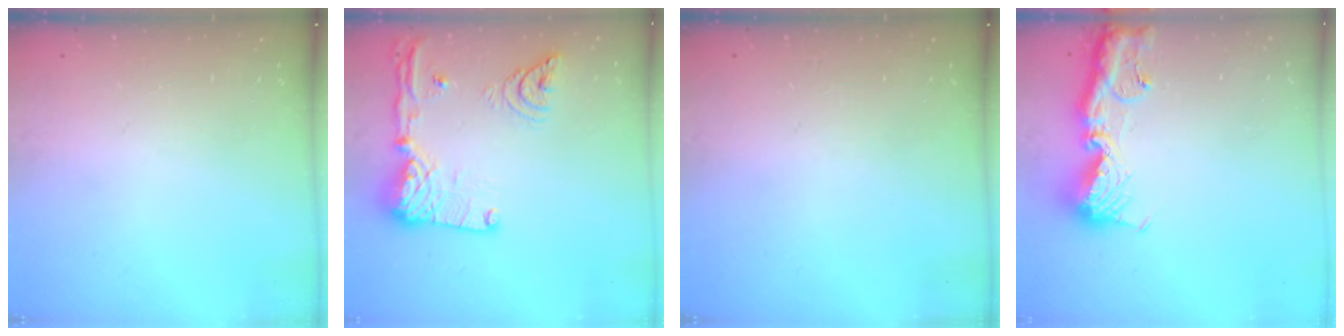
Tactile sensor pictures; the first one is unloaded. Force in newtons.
{"total": 20.1, "press": 19.9, "slide": 3.0}
{"total": 0.0}
{"total": 15.7, "press": 15.6, "slide": 1.6}